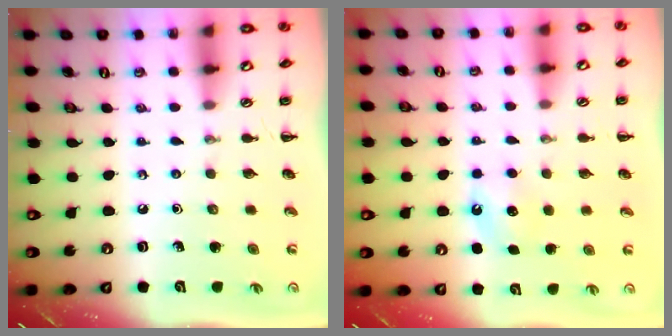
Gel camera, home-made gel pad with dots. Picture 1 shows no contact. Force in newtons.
{"total": 4.6, "press": 4.5, "slide": 1.3}